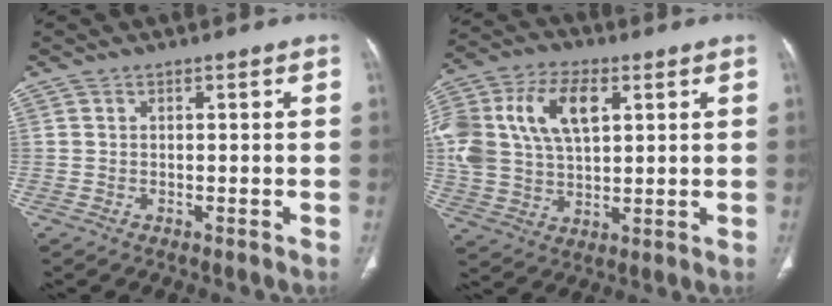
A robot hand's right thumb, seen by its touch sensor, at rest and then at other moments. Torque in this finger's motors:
{"motor_torque": [2.13, 2.12, 1.56, 0.32, 0.23]}